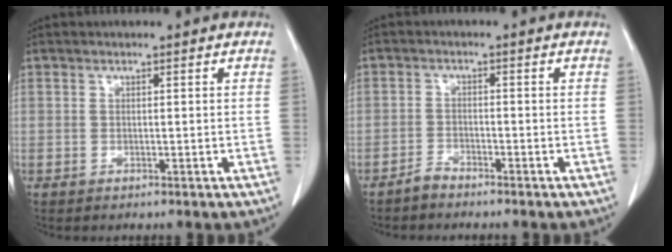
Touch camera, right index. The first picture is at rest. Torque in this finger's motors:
{"motor_torque": [-0.07, -0.16, 0.01, 0.02]}